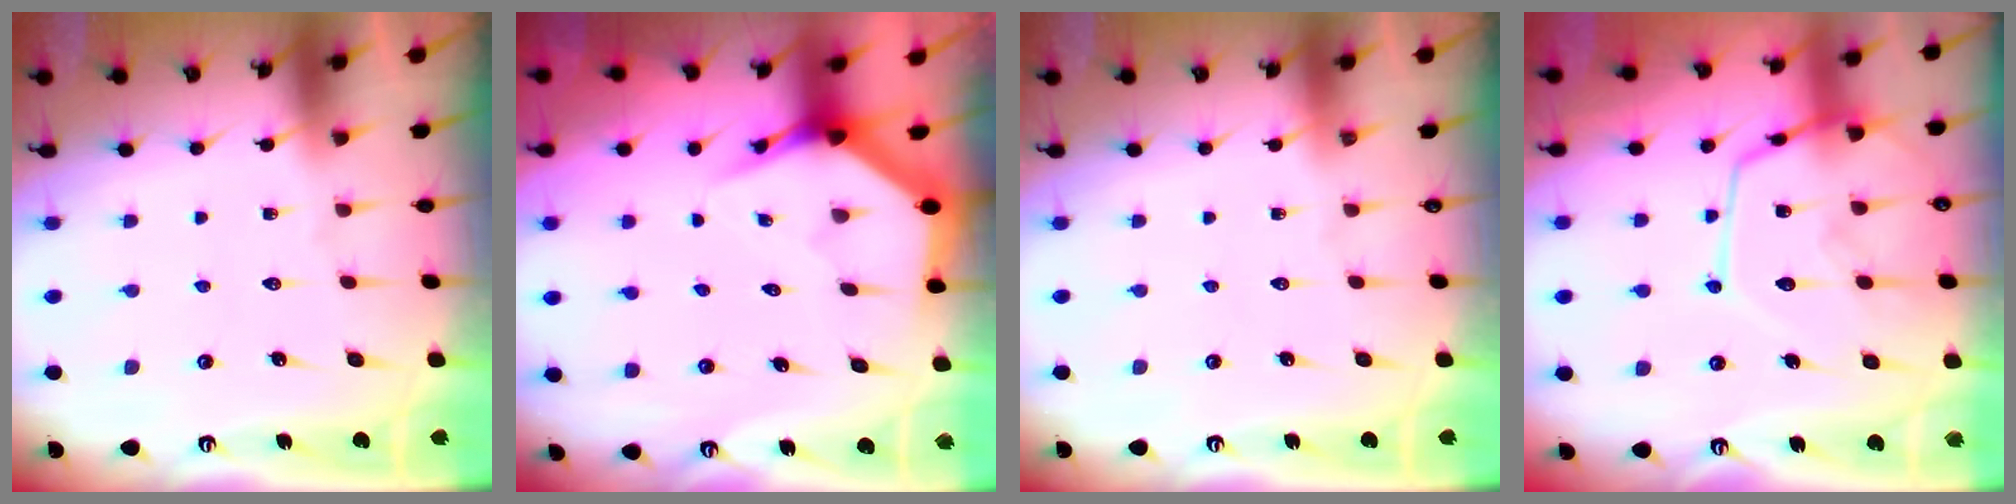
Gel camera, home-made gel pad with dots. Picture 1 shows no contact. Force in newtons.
{"total": 4.9, "press": 4.9, "slide": 0.4}
{"total": 0.0}
{"total": 15.7, "press": 15.6, "slide": 1.3}